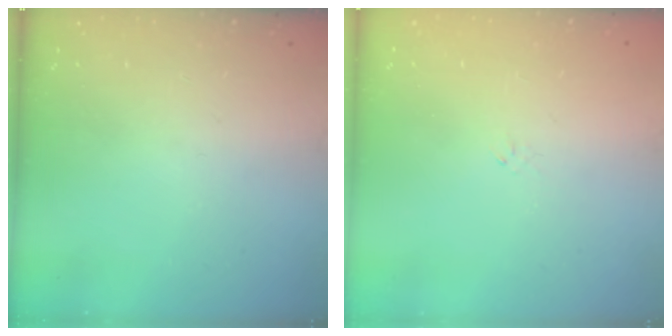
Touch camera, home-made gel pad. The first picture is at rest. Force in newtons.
{"total": 1.2, "press": 1.2, "slide": 0.4}